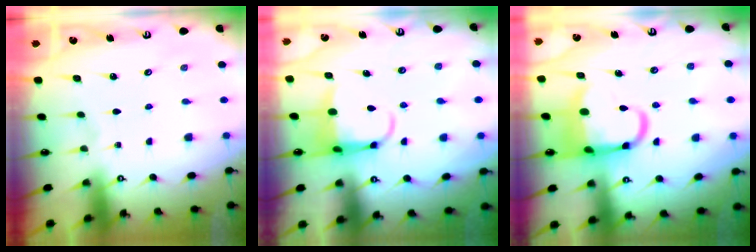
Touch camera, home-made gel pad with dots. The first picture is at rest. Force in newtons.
{"total": 5.8, "press": 5.7, "slide": 1.3}
{"total": 10.8, "press": 10.4, "slide": 2.8}